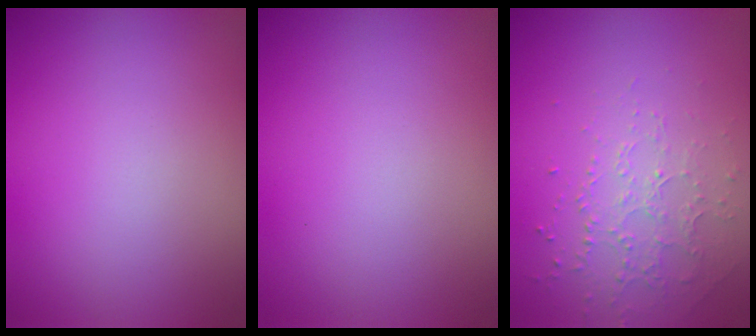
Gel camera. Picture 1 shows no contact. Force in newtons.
{"total": 0.0}
{"total": 1.5, "press": 1.2, "slide": 0.9}